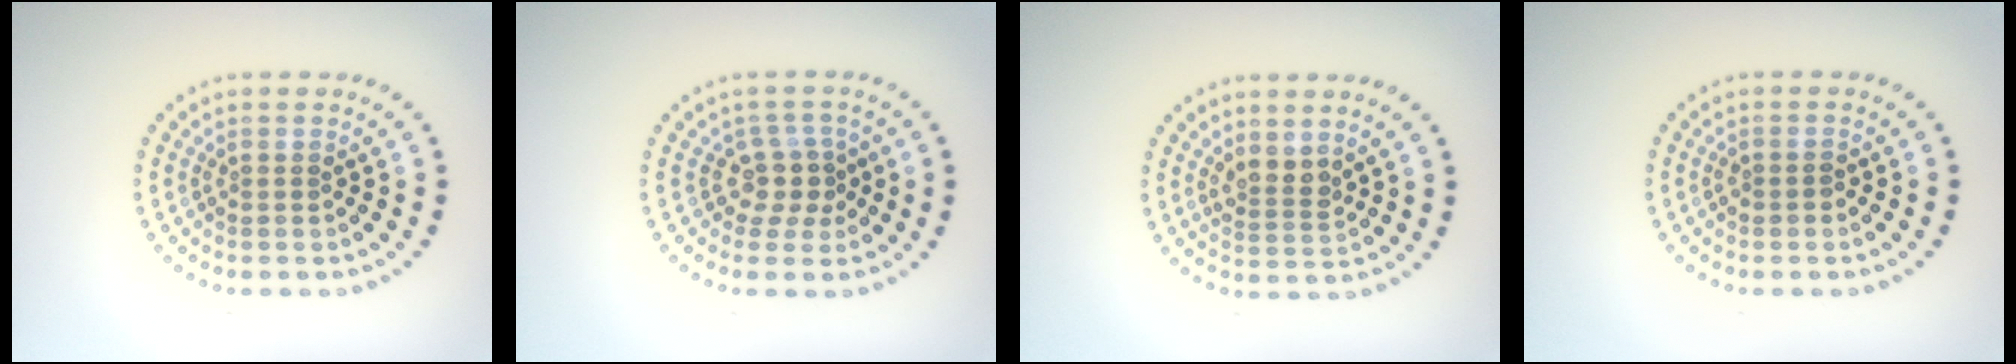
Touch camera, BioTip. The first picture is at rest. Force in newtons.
{"total": 2.6, "press": 2.0, "slide": 1.8}
{"total": 2.1, "press": 1.7, "slide": 1.2}
{"total": 0.8, "press": 0.7, "slide": 0.3}